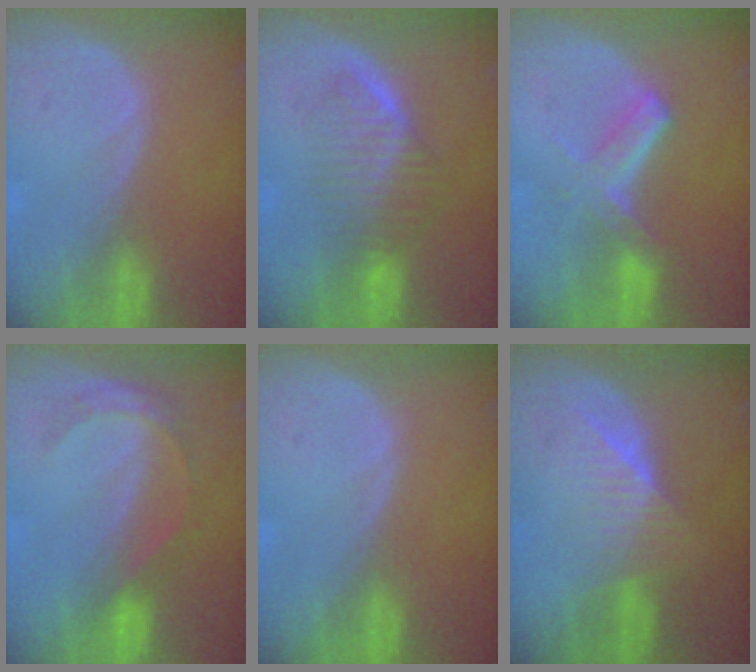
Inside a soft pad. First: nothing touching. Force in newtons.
{"total": 6.4, "press": 5.9, "slide": 2.6}
{"total": 5.8, "press": 5.2, "slide": 2.5}
{"total": 4.4, "press": 4.1, "slide": 1.4}
{"total": 0.0}
{"total": 6.2, "press": 5.7, "slide": 2.6}